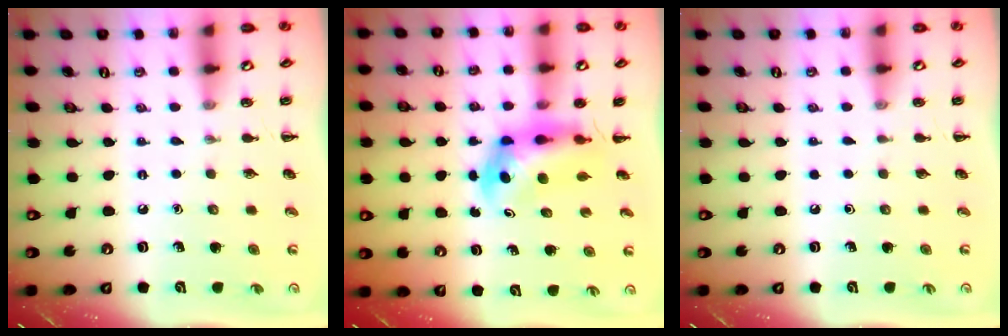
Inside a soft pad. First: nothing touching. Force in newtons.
{"total": 4.8, "press": 4.5, "slide": 1.4}
{"total": 0.0}